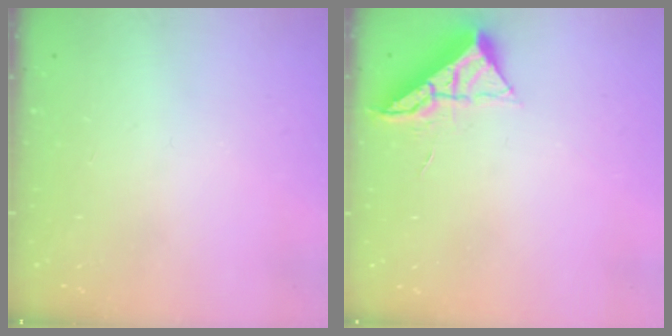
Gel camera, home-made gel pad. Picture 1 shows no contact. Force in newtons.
{"total": 6.9, "press": 6.9, "slide": 0.5}